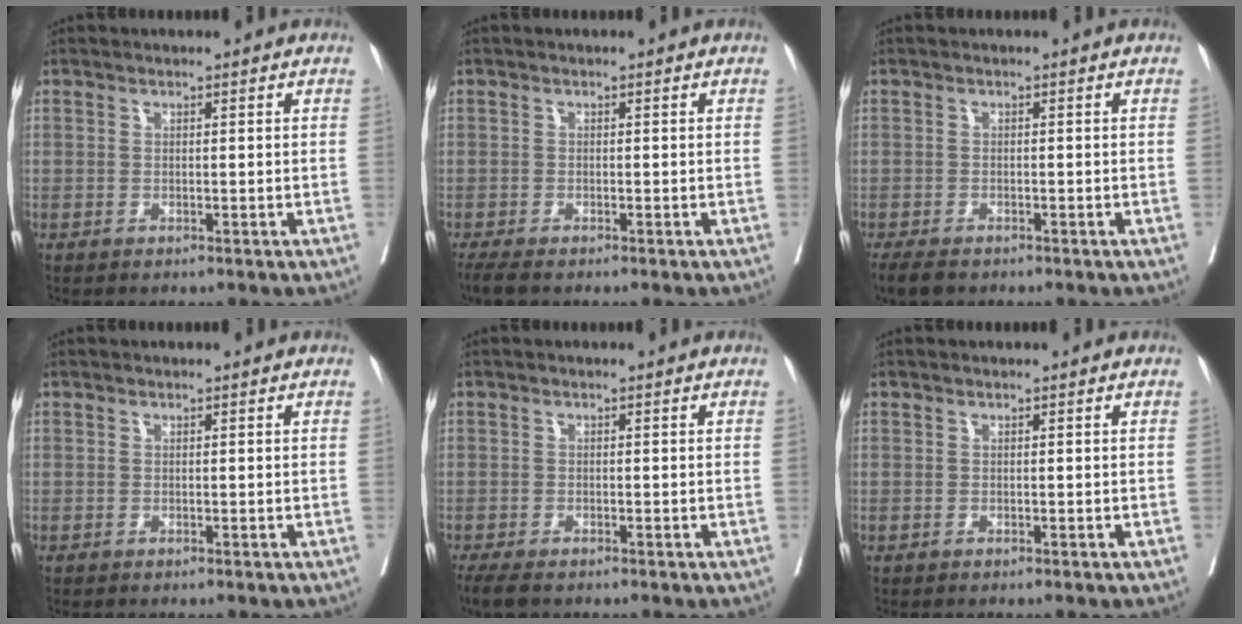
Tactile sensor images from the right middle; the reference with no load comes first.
{"total": 2.8, "force": [-2.2, 0.6, 1.7], "torque": [-0.037, -0.012, -0.042]}
{"total": 4.1, "force": [-3.2, 1.6, 2.1], "torque": [-0.037, -0.010, -0.053]}
{"total": 0.0}
{"total": 4.4, "force": [-3.3, 1.5, 2.6], "torque": [-0.050, -0.015, -0.056]}
{"total": 0.0}